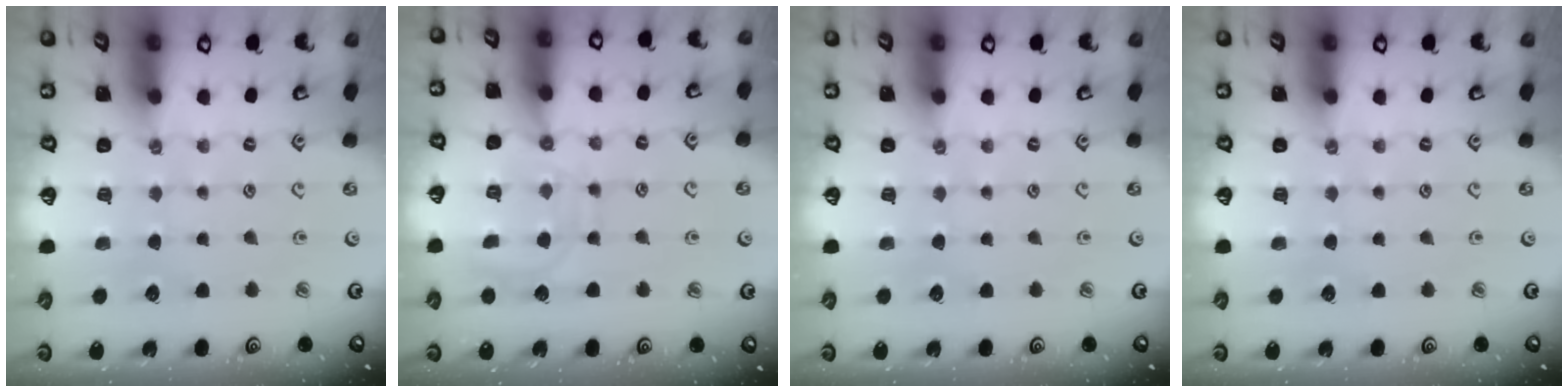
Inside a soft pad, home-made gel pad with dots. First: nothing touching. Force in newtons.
{"total": 11.1, "press": 11.0, "slide": 0.7}
{"total": 0.0}
{"total": 0.0}